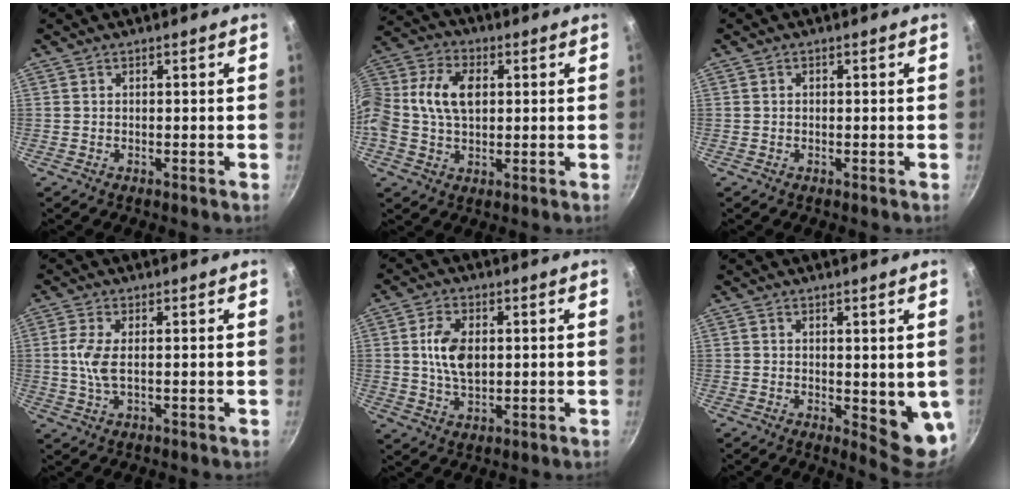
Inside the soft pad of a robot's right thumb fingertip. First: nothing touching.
{"total": 12.8, "force": [1.2, 8.9, 9.2], "torque": [-0.161, 0.023, 0.003]}
{"total": 0.5, "force": [-0.1, 0.5, 0.2], "torque": [-0.002, 0.003, -0.002]}
{"total": 4.8, "force": [0.5, 1.8, 4.4], "torque": [-0.103, 0.001, 0.009]}
{"total": 8.1, "force": [1.1, 4.9, 6.4], "torque": [-0.107, -0.002, 0.019]}
{"total": 7.1, "force": [0.4, 2.7, 6.6], "torque": [-0.070, -0.016, 0.012]}